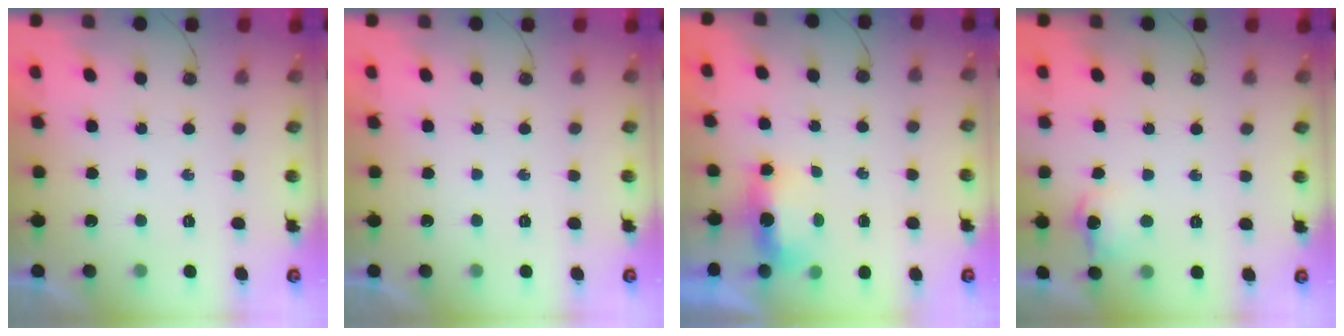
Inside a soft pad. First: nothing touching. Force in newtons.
{"total": 0.0}
{"total": 5.8, "press": 5.7, "slide": 1.0}
{"total": 8.4, "press": 8.3, "slide": 0.8}